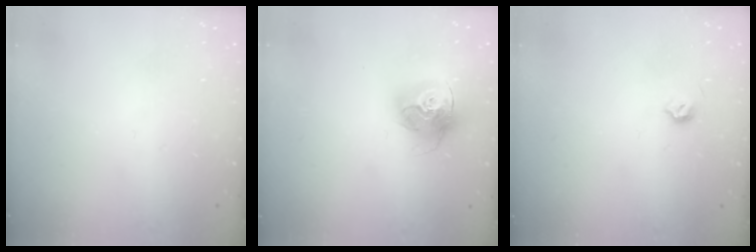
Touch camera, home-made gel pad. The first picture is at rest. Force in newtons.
{"total": 15.4, "press": 15.3, "slide": 1.5}
{"total": 3.9, "press": 3.9, "slide": 0.6}